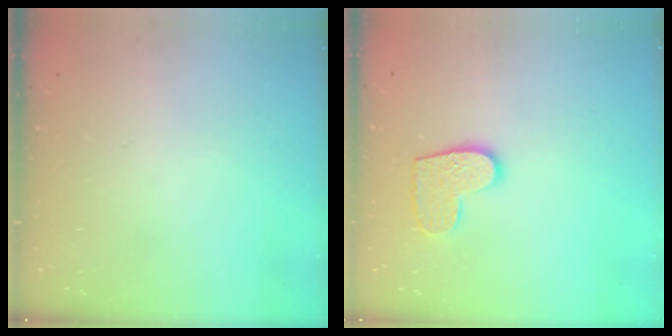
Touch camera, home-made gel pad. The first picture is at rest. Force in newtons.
{"total": 9.3, "press": 9.3, "slide": 0.3}